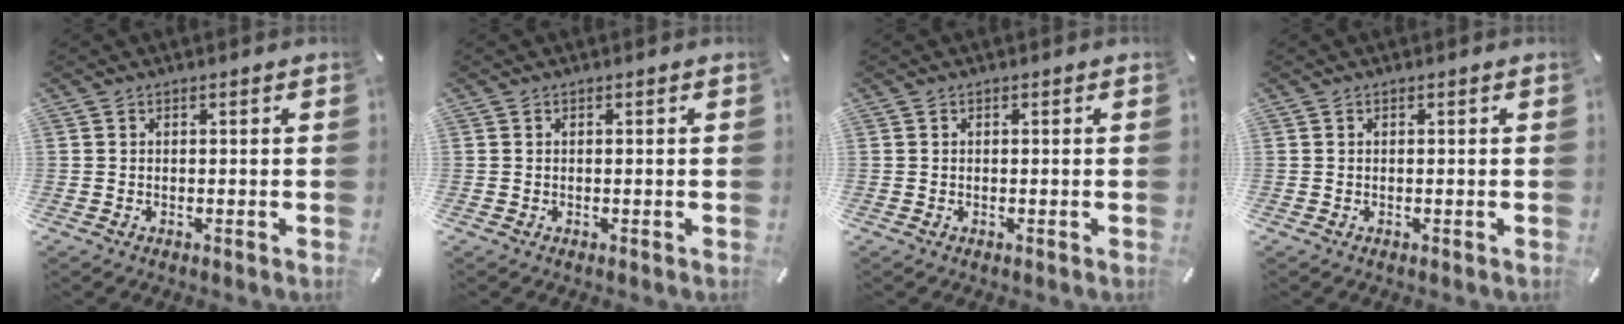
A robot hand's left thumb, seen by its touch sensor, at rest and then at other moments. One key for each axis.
{"total": 0.0}
{"total": 0.0}
{"total": 0.0}